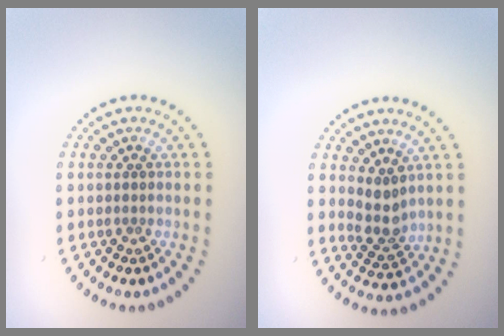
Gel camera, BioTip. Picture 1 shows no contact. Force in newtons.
{"total": 2.4, "press": 1.9, "slide": 1.5}